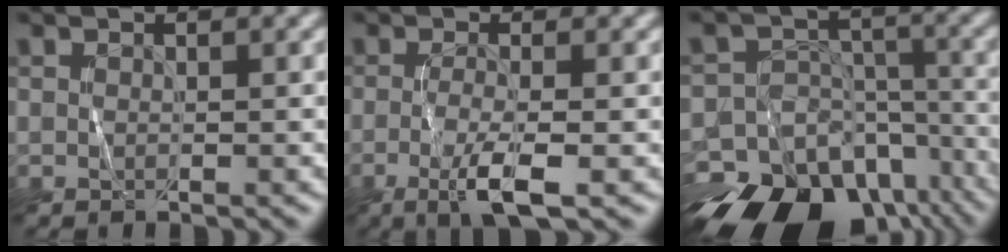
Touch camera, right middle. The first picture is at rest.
{"total": 3.6, "force": [-1.3, 0.5, 3.3], "torque": [-0.070, -0.007, -0.028]}
{"total": 20.1, "force": [-13.9, 12.4, 7.6], "torque": [-0.145, -0.046, -0.192]}